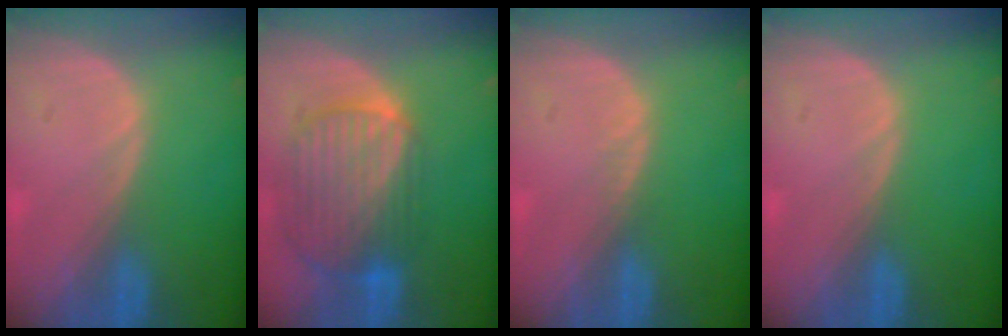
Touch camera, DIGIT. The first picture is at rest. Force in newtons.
{"total": 10.3, "press": 8.7, "slide": 5.6}
{"total": 0.5, "press": 0.5, "slide": 0.1}
{"total": 0.0}